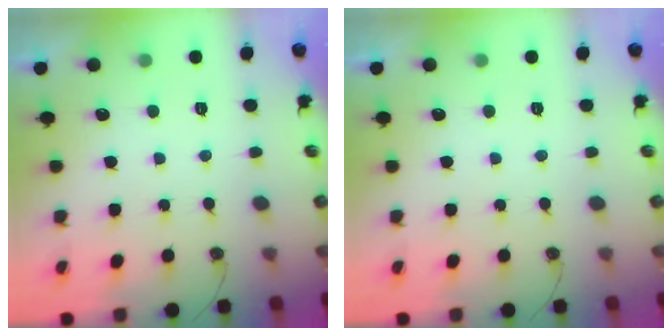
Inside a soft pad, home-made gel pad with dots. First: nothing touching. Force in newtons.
{"total": 0.0}